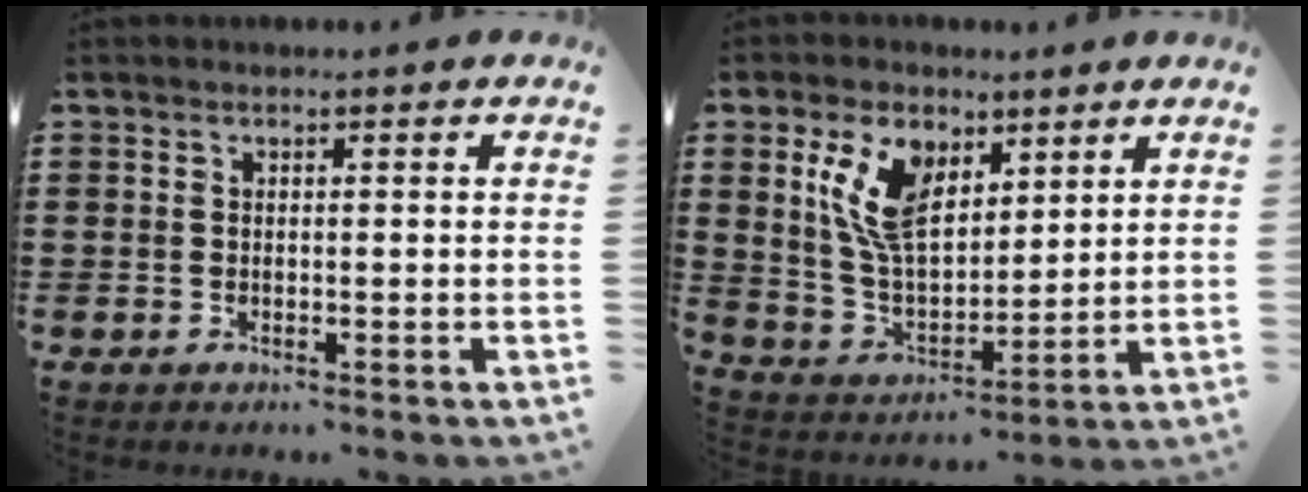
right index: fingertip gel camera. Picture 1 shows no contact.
{"total": 10.0, "force": [4.7, 5.4, 7.1], "torque": [-0.162, 0.008, 0.087]}